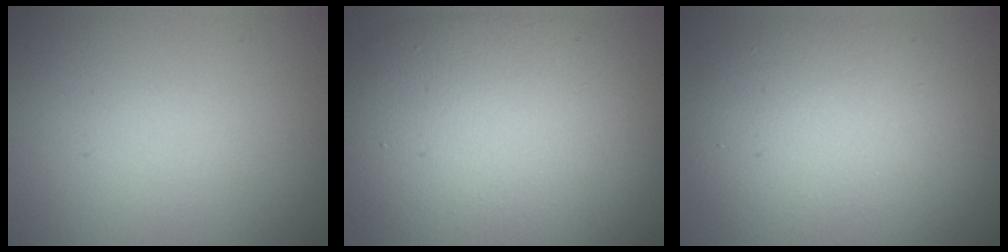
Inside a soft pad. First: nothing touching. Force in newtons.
{"total": 12.4, "press": 12.4, "slide": 1.0}
{"total": 8.9, "press": 8.8, "slide": 0.7}